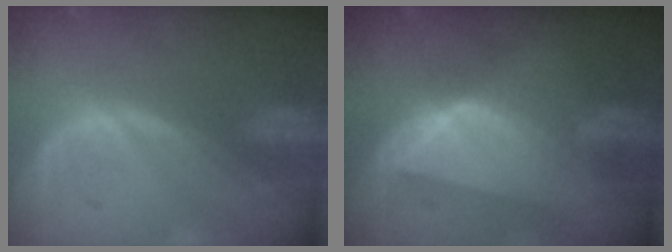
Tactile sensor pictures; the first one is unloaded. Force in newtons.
{"total": 8.4, "press": 7.6, "slide": 3.7}